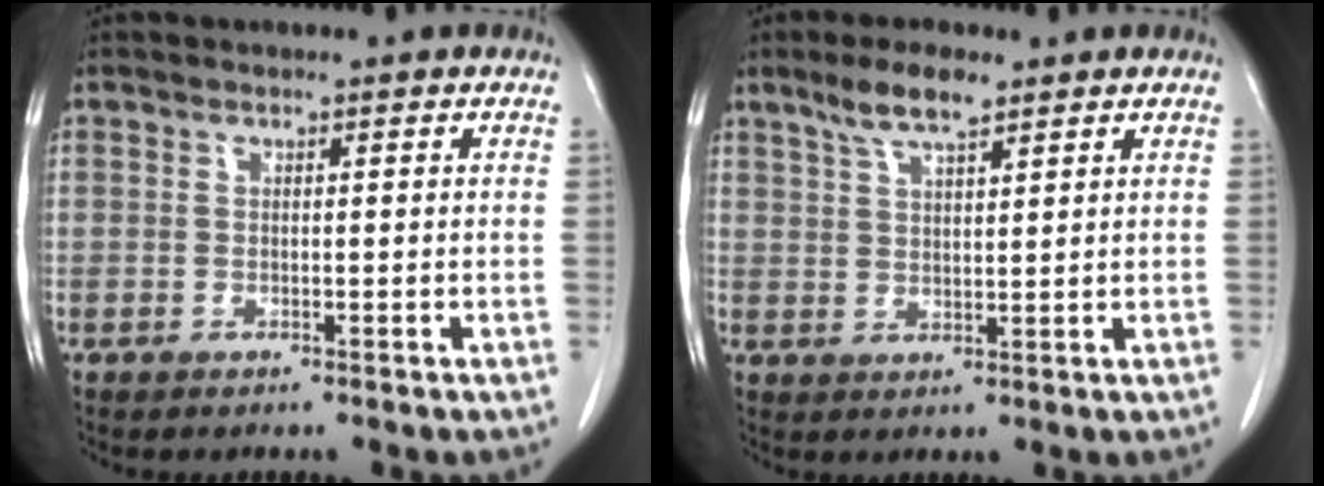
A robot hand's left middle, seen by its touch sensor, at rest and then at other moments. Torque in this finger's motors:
{"motor_torque": [0.81, -0.70, 0.08, 0.05]}